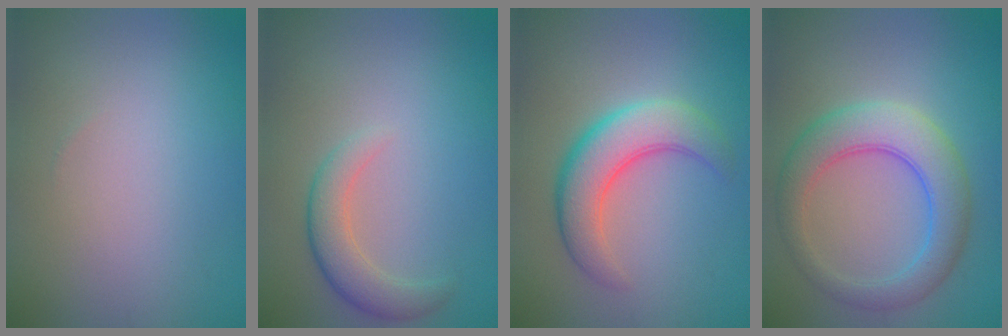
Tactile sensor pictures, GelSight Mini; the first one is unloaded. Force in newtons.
{"total": 2.9, "press": 2.9, "slide": 0.2}
{"total": 5.2, "press": 5.2, "slide": 0.3}
{"total": 5.4, "press": 5.4, "slide": 0.0}